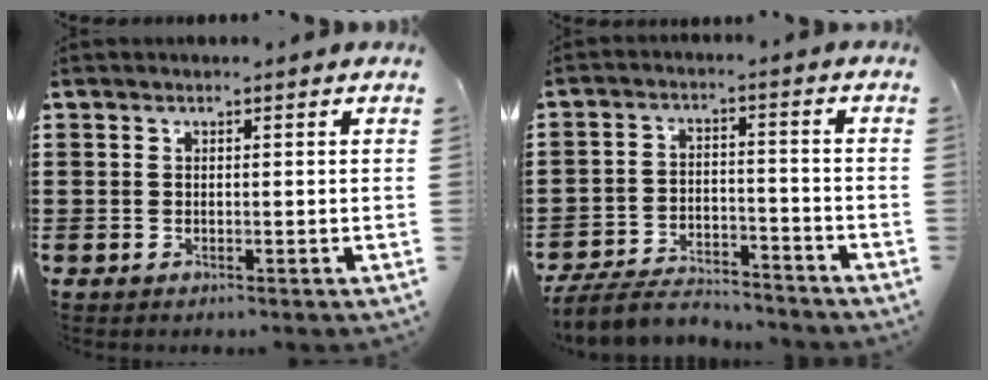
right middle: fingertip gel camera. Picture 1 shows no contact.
{"total": 5.5, "force": [-5.2, 1.2, 1.4], "torque": [-0.034, 0.006, -0.104]}